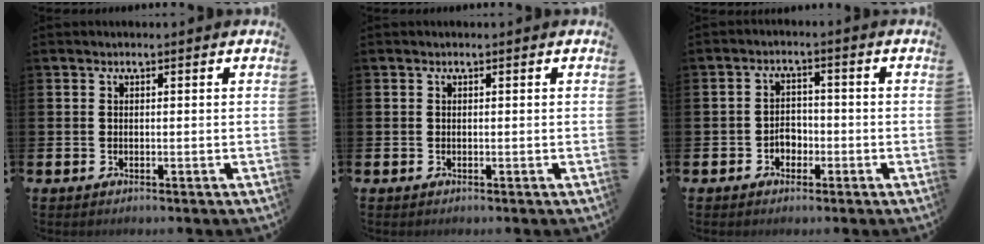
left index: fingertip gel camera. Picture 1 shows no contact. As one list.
[{"total": 0.0}, {"total": 2.7, "force": [-1.2, 2.1, 1.2], "torque": [-0.022, 0.004, -0.029]}]